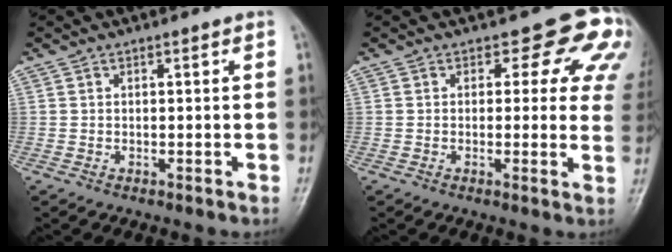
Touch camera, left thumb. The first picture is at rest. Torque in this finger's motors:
{"motor_torque": [0.52, 0.58, 0.12, -0.28, 0.09]}